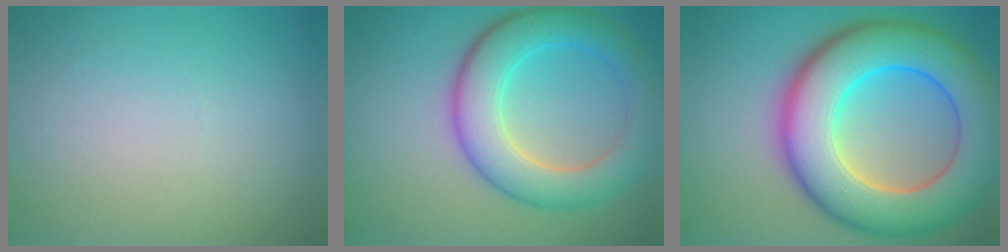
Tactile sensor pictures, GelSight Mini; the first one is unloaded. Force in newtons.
{"total": 7.0, "press": 6.9, "slide": 0.4}
{"total": 12.5, "press": 12.5, "slide": 0.3}